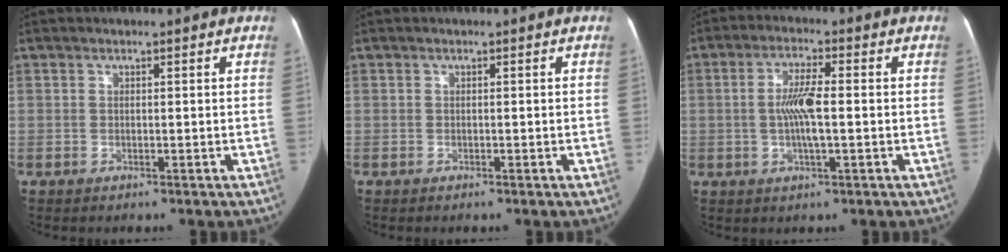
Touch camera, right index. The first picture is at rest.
{"total": 0.0}
{"total": 6.3, "force": [-0.3, 0.9, 6.2], "torque": [-0.124, 0.002, -0.008]}